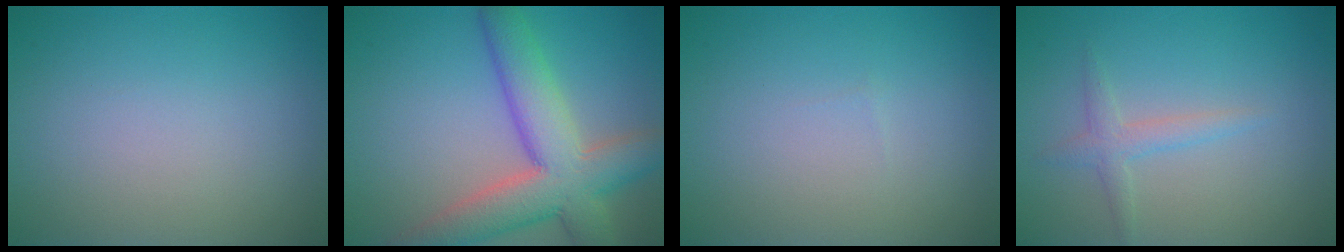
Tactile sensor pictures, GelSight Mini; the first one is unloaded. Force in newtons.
{"total": 8.4, "press": 8.4, "slide": 0.6}
{"total": 0.0}
{"total": 1.7, "press": 1.7, "slide": 0.1}